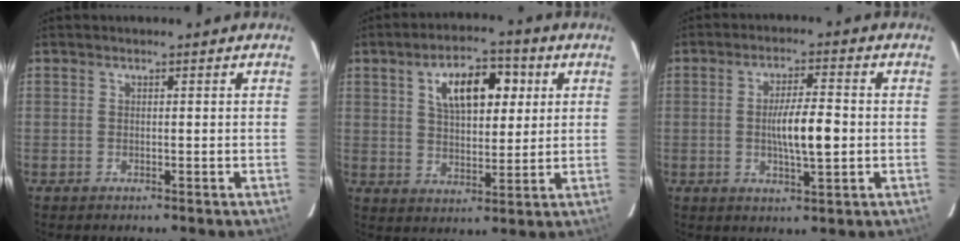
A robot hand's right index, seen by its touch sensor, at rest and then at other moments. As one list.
[{"total": 10.4, "force": [3.6, 4.7, 8.5], "torque": [-0.140, 0.022, 0.061]}, {"total": 7.2, "force": [-0.6, 1.2, 7.1], "torque": [-0.129, 0.001, -0.010]}]